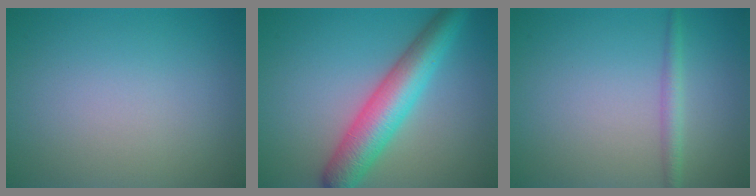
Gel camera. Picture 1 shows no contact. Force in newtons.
{"total": 6.5, "press": 6.5, "slide": 0.2}
{"total": 1.6, "press": 1.6, "slide": 0.1}